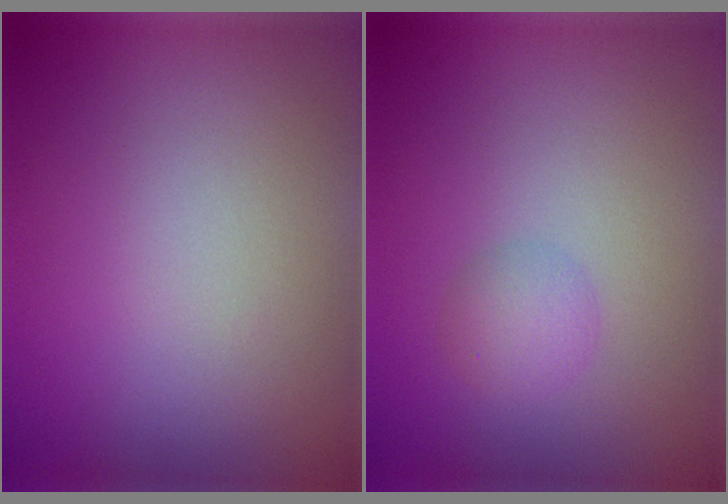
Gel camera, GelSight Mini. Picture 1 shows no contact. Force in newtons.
{"total": 1.8, "press": 1.8, "slide": 0.0}